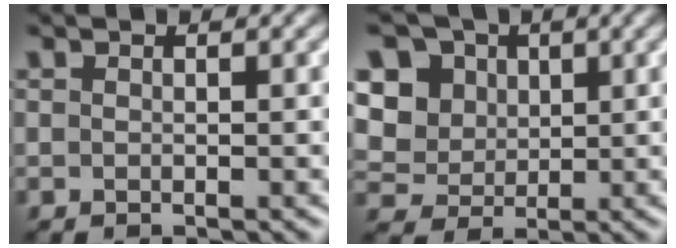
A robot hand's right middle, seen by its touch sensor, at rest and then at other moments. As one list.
[{"total": 10.9, "force": [4.1, 9.0, 4.7], "torque": [-0.117, 0.021, 0.063]}]